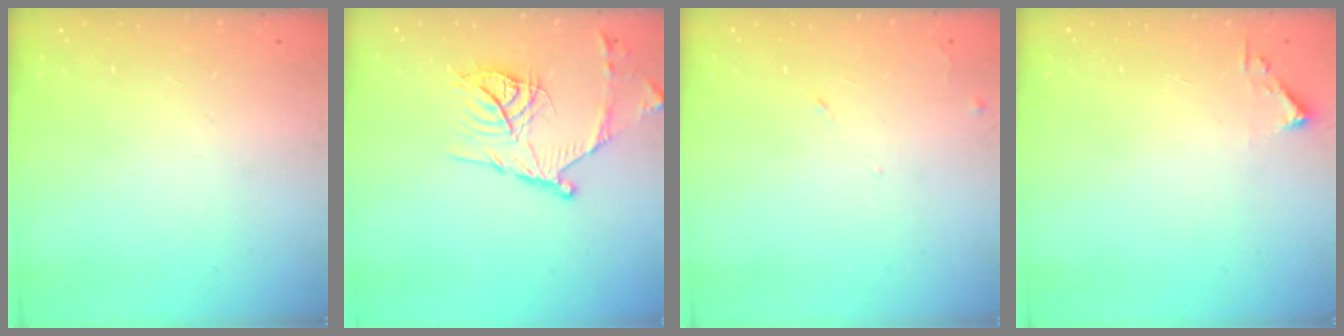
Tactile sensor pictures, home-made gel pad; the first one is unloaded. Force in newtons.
{"total": 16.5, "press": 16.5, "slide": 1.6}
{"total": 5.5, "press": 5.5, "slide": 0.8}
{"total": 2.4, "press": 2.4, "slide": 0.3}